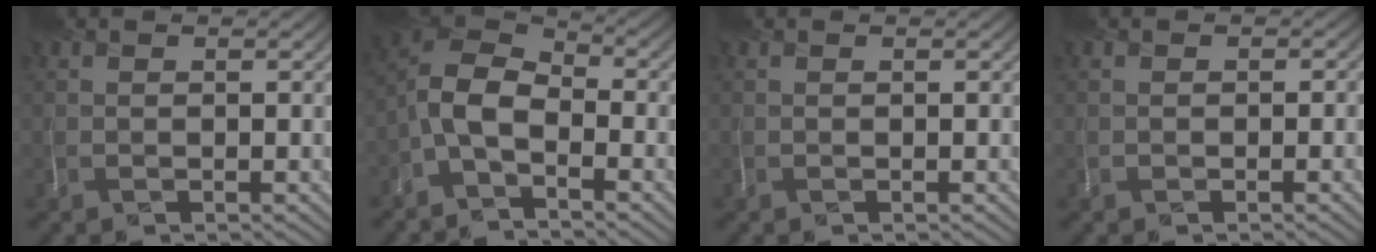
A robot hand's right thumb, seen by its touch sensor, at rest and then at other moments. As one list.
[{"total": 6.1, "force": [-2.9, 3.3, 4.2], "torque": [-0.091, 0.004, -0.071]}, {"total": 0.0}, {"total": 0.7, "force": [-0.2, 0.7, -0.1], "torque": [0.006, -0.004, 0.001]}]